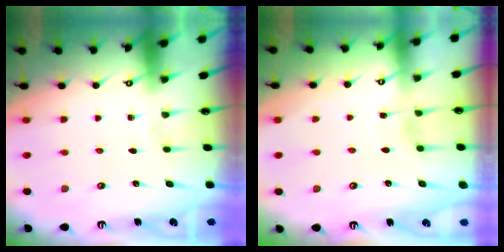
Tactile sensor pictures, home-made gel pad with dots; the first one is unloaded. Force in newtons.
{"total": 2.0, "press": 2.0, "slide": 0.3}